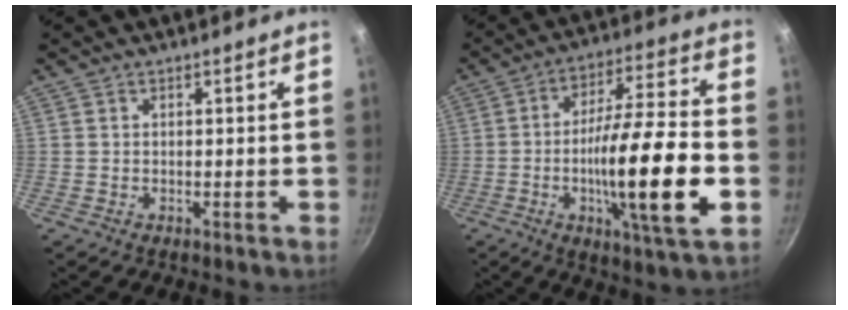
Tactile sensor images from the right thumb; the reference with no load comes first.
{"total": 19.9, "force": [-4.6, 3.8, 18.9], "torque": [-0.307, 0.021, -0.079]}